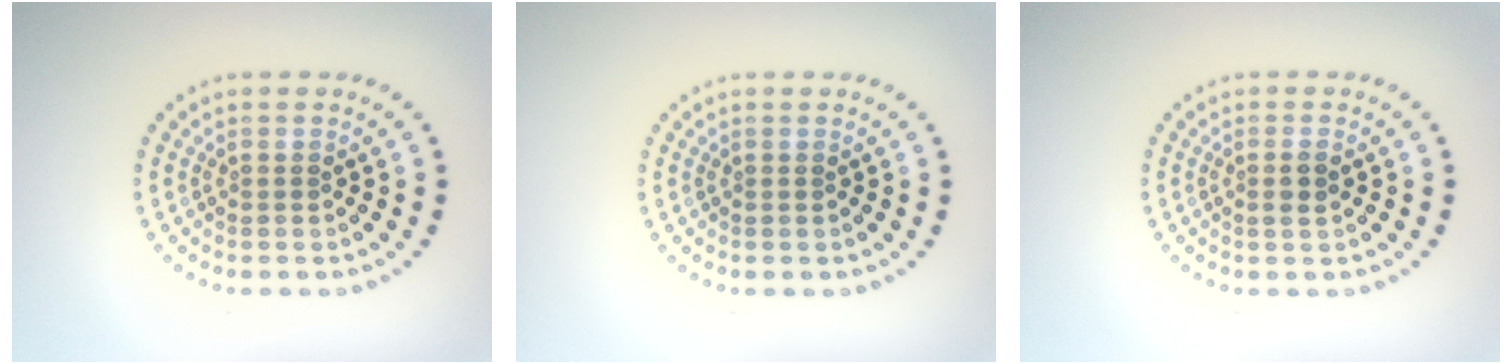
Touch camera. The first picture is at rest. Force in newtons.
{"total": 0.0}
{"total": 1.2, "press": 1.1, "slide": 0.5}